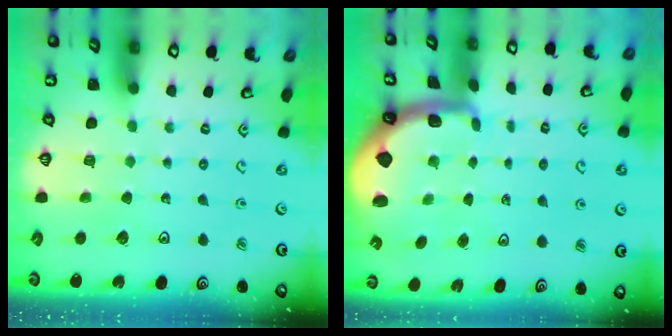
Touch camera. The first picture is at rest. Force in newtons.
{"total": 1.9, "press": 1.9, "slide": 0.4}